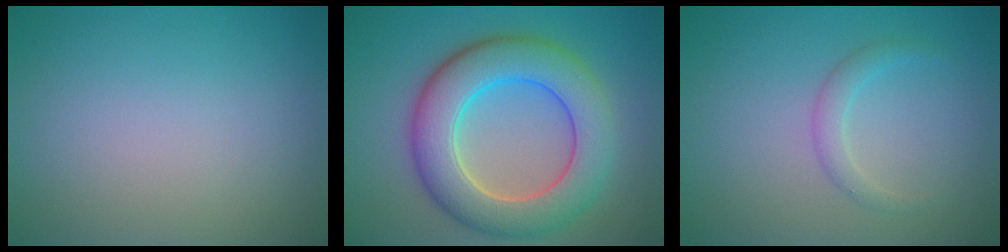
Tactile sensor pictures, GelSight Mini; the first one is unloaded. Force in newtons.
{"total": 8.9, "press": 8.8, "slide": 0.6}
{"total": 1.5, "press": 1.5, "slide": 0.1}